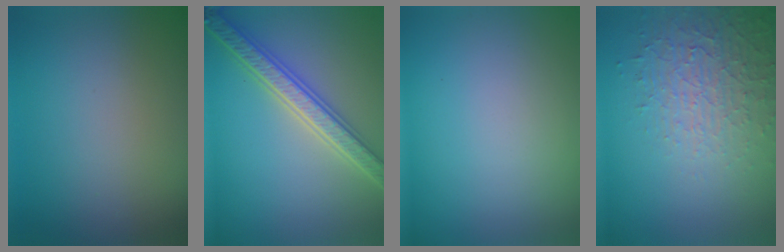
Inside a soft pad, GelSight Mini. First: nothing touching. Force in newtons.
{"total": 5.5, "press": 5.4, "slide": 1.1}
{"total": 0.0}
{"total": 4.8, "press": 3.5, "slide": 3.3}